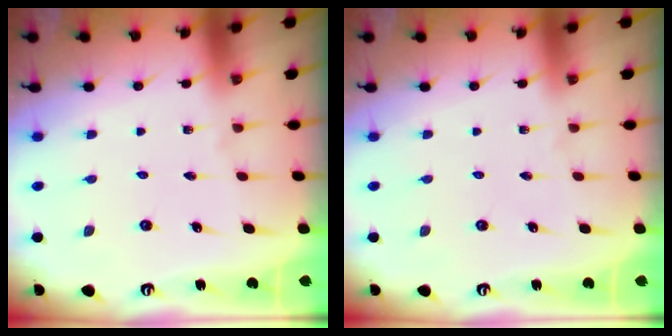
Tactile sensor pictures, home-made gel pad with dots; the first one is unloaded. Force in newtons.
{"total": 0.0}